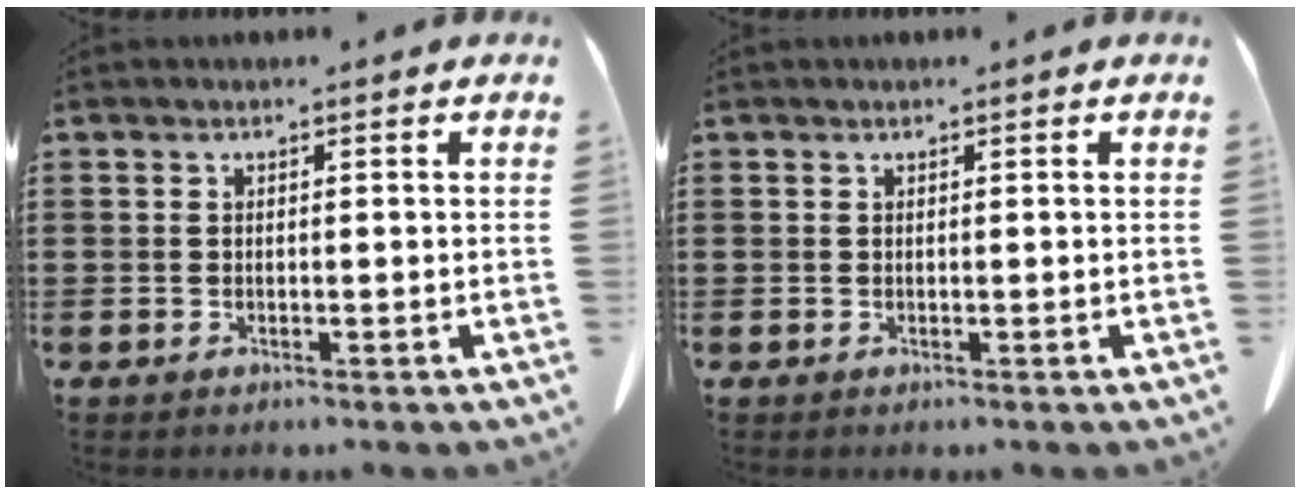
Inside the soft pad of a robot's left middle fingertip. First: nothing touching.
{"total": 0.0}